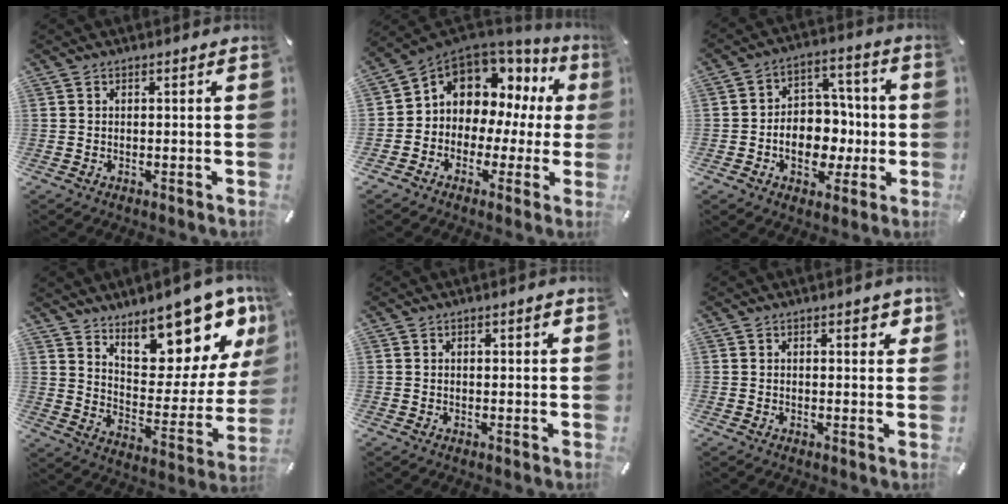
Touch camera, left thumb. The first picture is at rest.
{"total": 9.5, "force": [4.5, 7.8, 3.2], "torque": [-0.072, -0.045, 0.086]}
{"total": 11.1, "force": [-2.6, 9.2, 5.7], "torque": [-0.077, 0.023, -0.037]}
{"total": 16.7, "force": [13.6, 6.3, 7.2], "torque": [-0.079, -0.123, 0.227]}
{"total": 1.4, "force": [0.4, 0.6, 1.1], "torque": [-0.022, 0.005, 0.006]}
{"total": 2.4, "force": [1.1, 1.3, 1.7], "torque": [-0.019, 0.000, 0.015]}